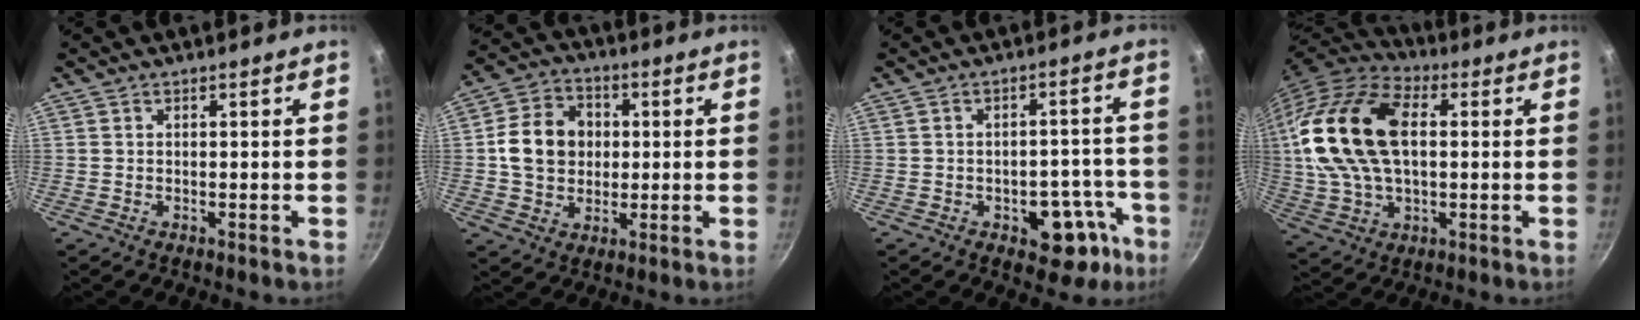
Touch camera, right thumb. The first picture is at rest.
{"total": 11.7, "force": [1.0, 9.8, 6.4], "torque": [-0.090, 0.015, 0.009]}
{"total": 10.4, "force": [-4.7, 6.2, 6.9], "torque": [-0.026, 0.040, -0.051]}
{"total": 21.3, "force": [3.1, 12.8, 16.8], "torque": [-0.312, 0.017, 0.050]}